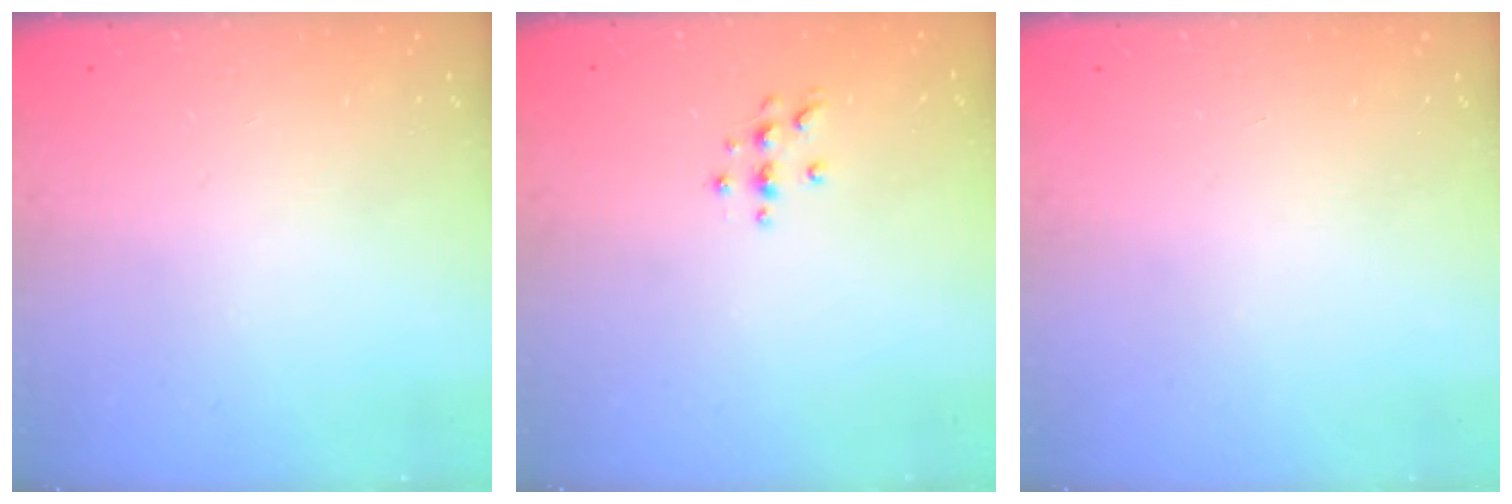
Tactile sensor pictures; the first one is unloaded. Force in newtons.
{"total": 4.0, "press": 3.9, "slide": 0.5}
{"total": 0.0}